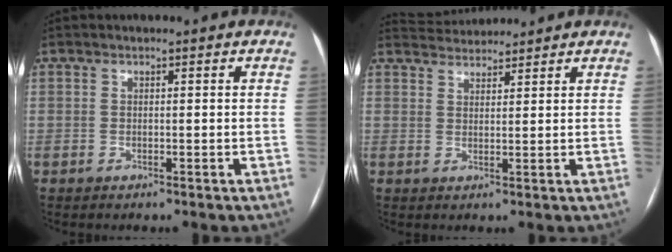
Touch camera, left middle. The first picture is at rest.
{"total": 4.4, "force": [4.4, 0.5, 0.1], "torque": [-0.009, 0.027, 0.075]}